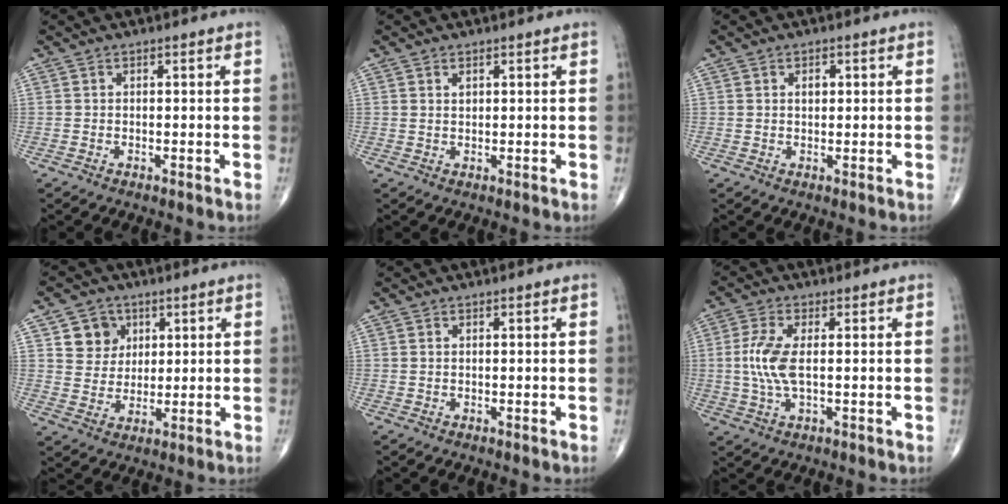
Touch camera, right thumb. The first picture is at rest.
{"total": 1.2, "force": [0.6, 0.8, 0.8], "torque": [-0.008, -0.002, 0.012]}
{"total": 1.6, "force": [0.4, 1.1, 1.1], "torque": [-0.010, 0.001, 0.003]}
{"total": 7.0, "force": [2.8, 6.1, 1.8], "torque": [0.001, -0.009, 0.050]}
{"total": 0.0}
{"total": 6.7, "force": [0.3, 2.4, 6.3], "torque": [-0.154, -0.002, 0.004]}